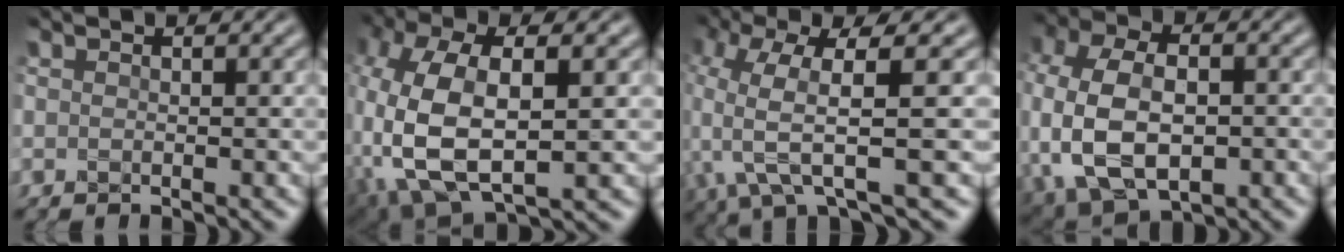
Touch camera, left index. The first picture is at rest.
{"total": 11.3, "force": [-0.7, 6.5, 9.2], "torque": [-0.221, 0.000, -0.012]}
{"total": 7.3, "force": [0.1, 2.0, 7.0], "torque": [-0.151, -0.004, -0.002]}
{"total": 11.5, "force": [-2.0, 8.0, 8.1], "torque": [-0.197, -0.017, -0.027]}